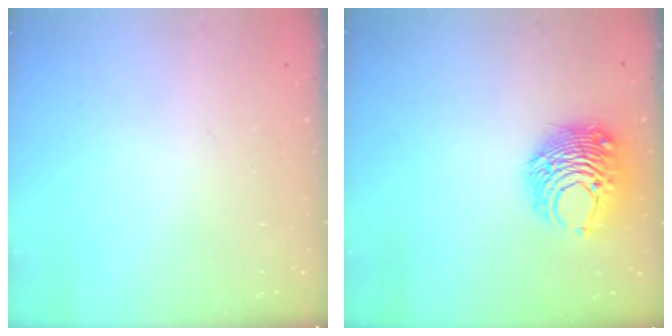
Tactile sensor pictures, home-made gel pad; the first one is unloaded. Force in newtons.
{"total": 10.4, "press": 10.4, "slide": 0.9}